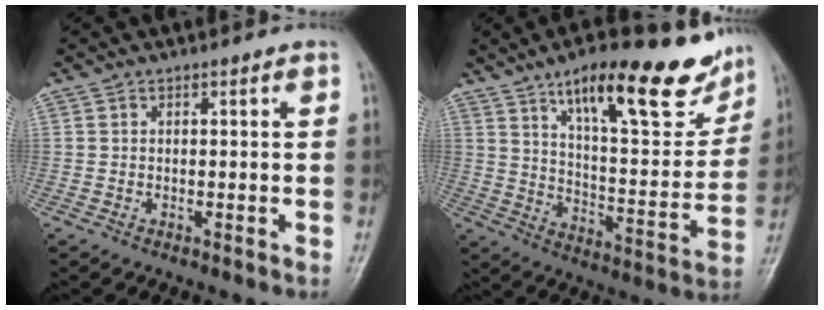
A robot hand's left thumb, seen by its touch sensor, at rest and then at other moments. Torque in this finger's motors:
{"motor_torque": [0.22, 0.33, 1.47, -1.30, 0.19]}